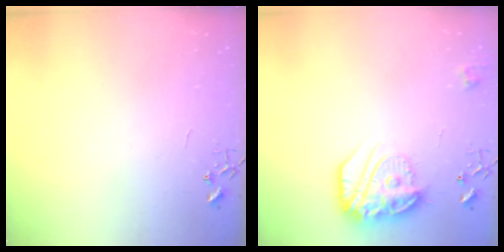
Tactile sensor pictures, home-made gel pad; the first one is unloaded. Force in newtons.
{"total": 18.0, "press": 18.0, "slide": 1.3}